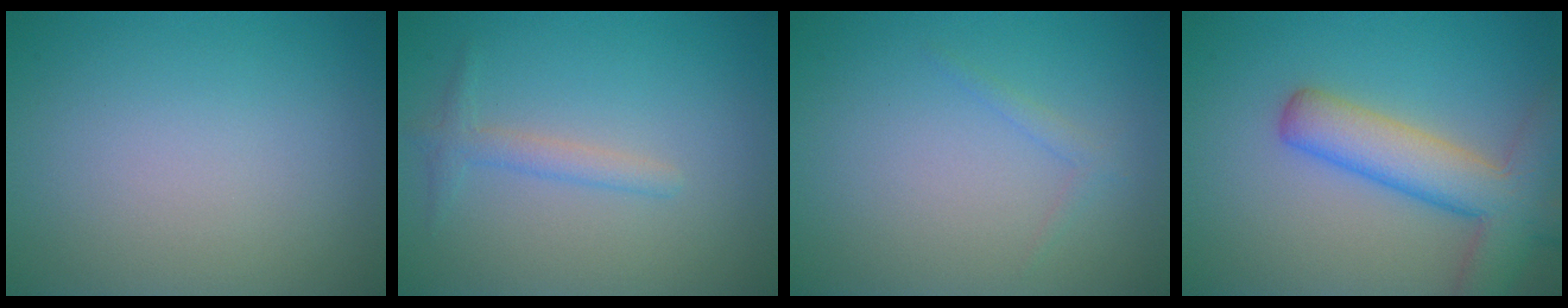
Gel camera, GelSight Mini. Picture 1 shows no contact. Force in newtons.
{"total": 1.6, "press": 1.6, "slide": 0.1}
{"total": 0.8, "press": 0.8, "slide": 0.0}
{"total": 6.9, "press": 6.9, "slide": 0.5}